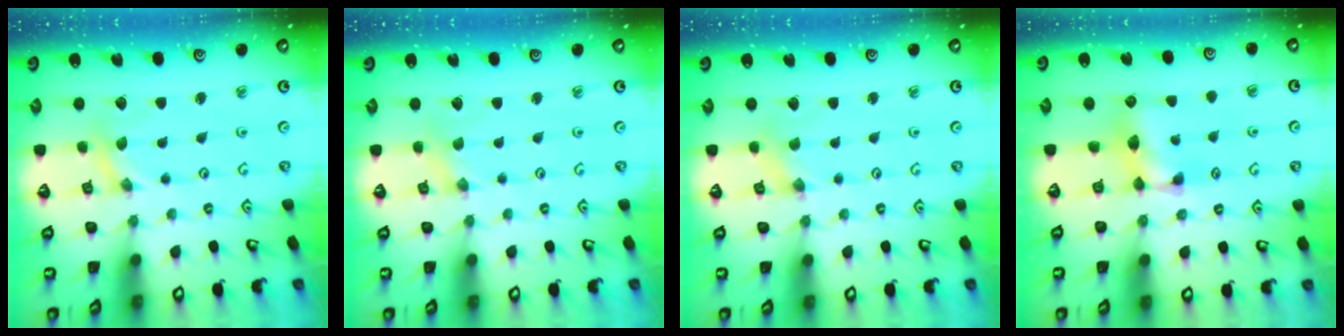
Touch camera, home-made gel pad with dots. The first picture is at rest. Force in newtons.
{"total": 0.0}
{"total": 0.0}
{"total": 9.5, "press": 9.5, "slide": 0.3}